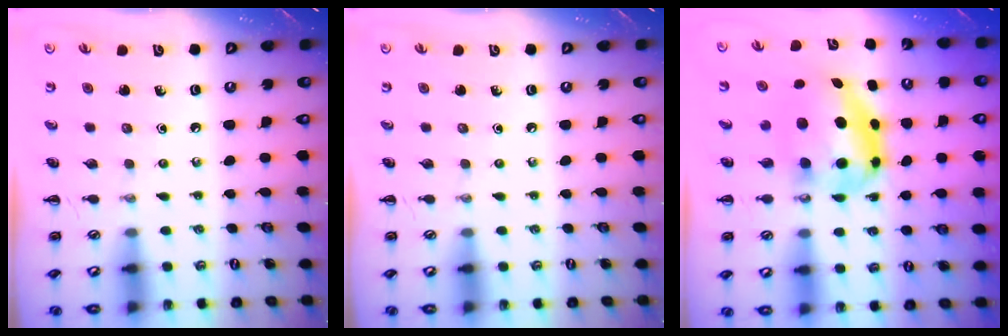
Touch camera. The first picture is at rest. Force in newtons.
{"total": 0.0}
{"total": 7.5, "press": 7.3, "slide": 1.6}